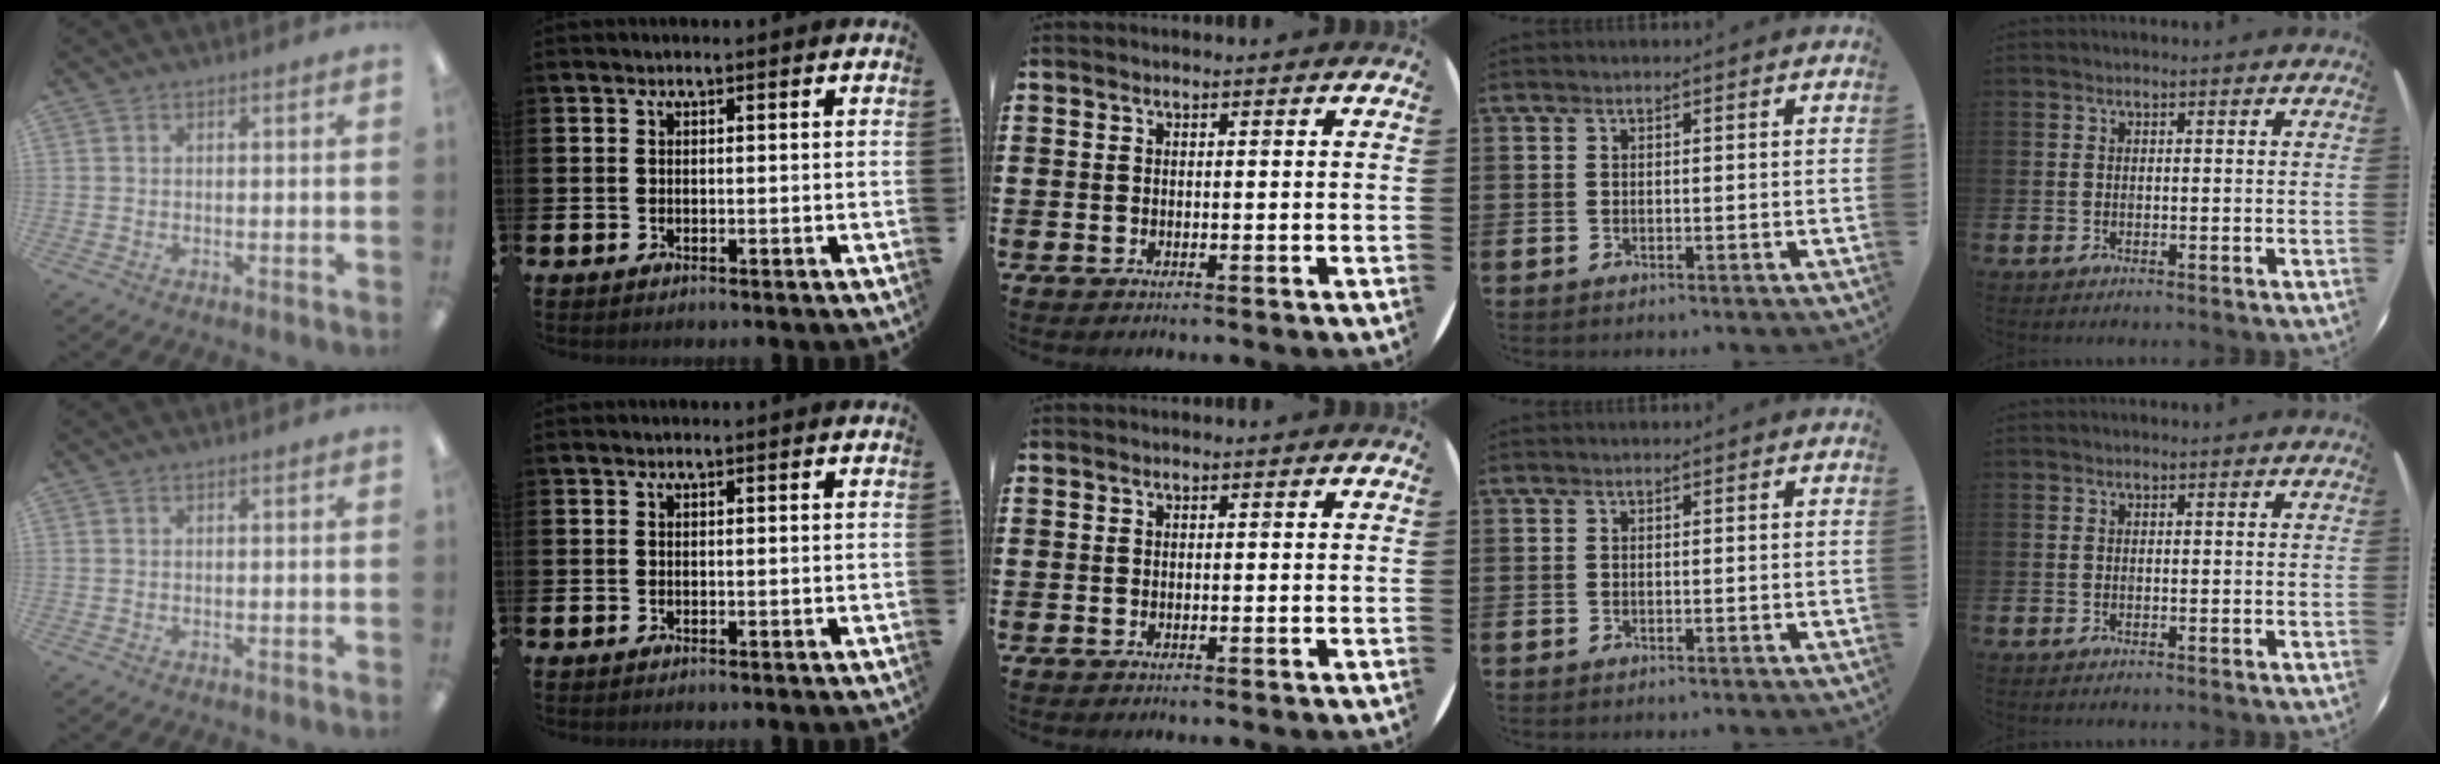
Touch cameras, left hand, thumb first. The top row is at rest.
{}